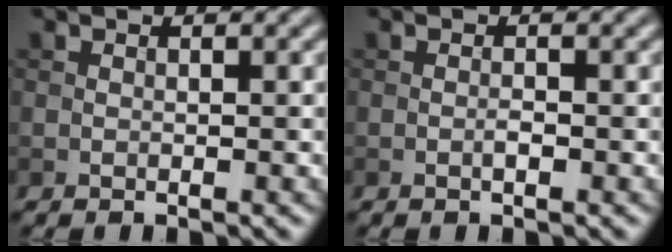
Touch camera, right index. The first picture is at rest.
{"total": 0.8, "force": [-0.3, 0.2, 0.7], "torque": [-0.014, 0.000, -0.006]}